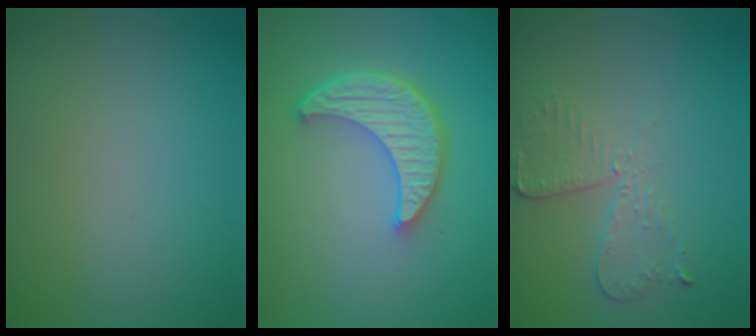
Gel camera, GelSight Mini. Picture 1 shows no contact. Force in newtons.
{"total": 5.7, "press": 4.3, "slide": 3.7}
{"total": 3.0, "press": 2.6, "slide": 1.5}